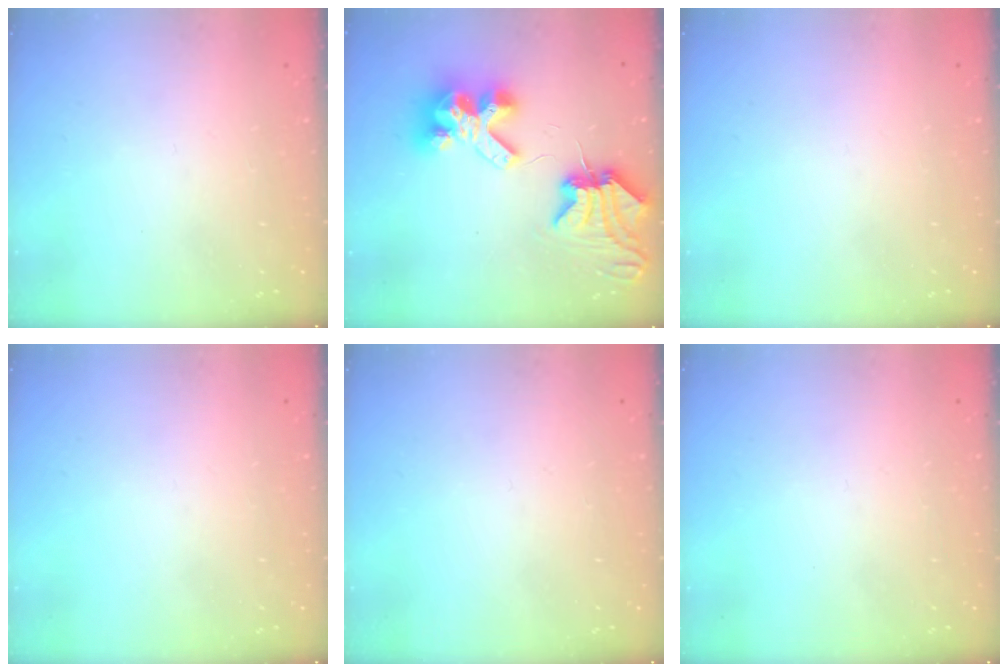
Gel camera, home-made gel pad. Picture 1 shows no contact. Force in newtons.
{"total": 12.2, "press": 12.1, "slide": 1.7}
{"total": 0.0}
{"total": 0.0}
{"total": 0.0}
{"total": 0.0}